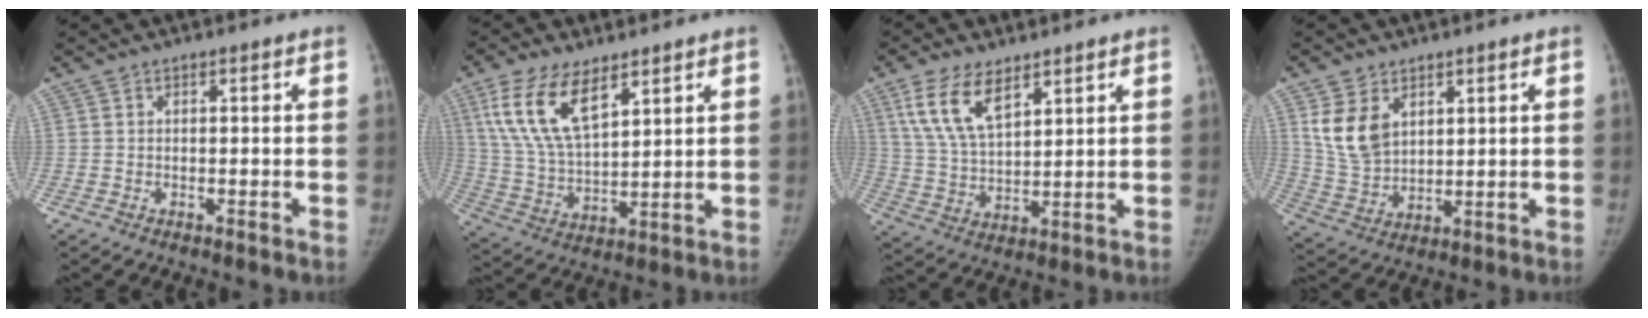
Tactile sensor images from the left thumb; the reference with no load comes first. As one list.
[{"total": 14.3, "force": [7.5, 6.5, 10.2], "torque": [-0.187, -0.025, 0.153]}, {"total": 11.1, "force": [6.1, 5.2, 7.6], "torque": [-0.139, -0.021, 0.129]}, {"total": 9.4, "force": [4.0, 6.4, 5.5], "torque": [-0.088, -0.018, 0.095]}]